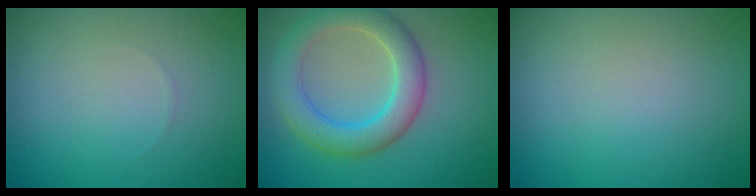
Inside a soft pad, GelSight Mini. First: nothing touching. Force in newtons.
{"total": 5.4, "press": 5.4, "slide": 0.1}
{"total": 0.0}